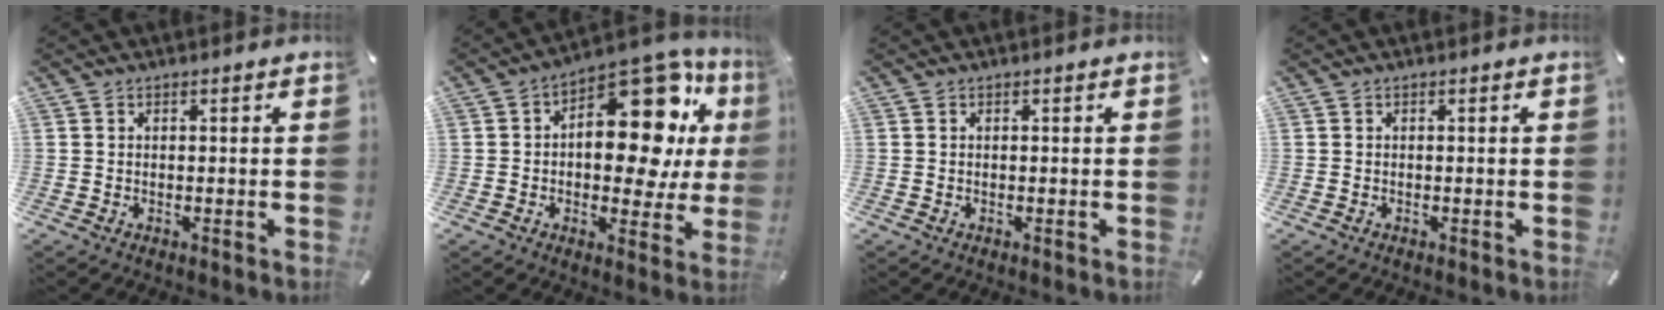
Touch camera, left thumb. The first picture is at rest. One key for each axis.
{"total": 19.6, "fx": 5.8, "fy": 10.8, "fz": 15.2, "tx": -0.184, "ty": -0.057, "tz": 0.092}
{"total": 0.0}
{"total": 0.0}